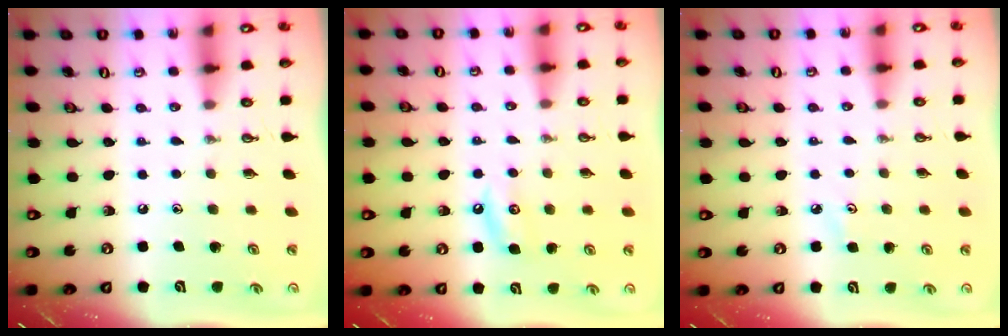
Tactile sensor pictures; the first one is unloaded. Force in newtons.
{"total": 4.8, "press": 4.8, "slide": 0.2}
{"total": 2.8, "press": 2.8, "slide": 0.4}